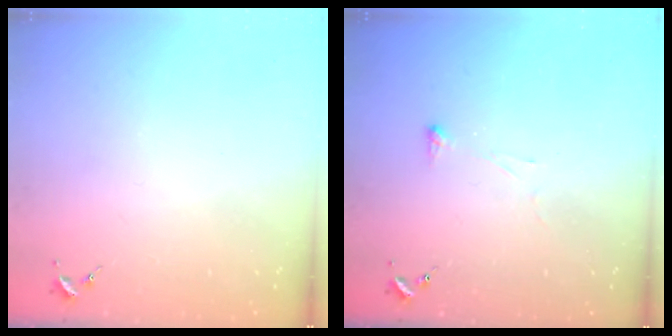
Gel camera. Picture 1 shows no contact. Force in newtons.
{"total": 2.9, "press": 2.9, "slide": 0.4}